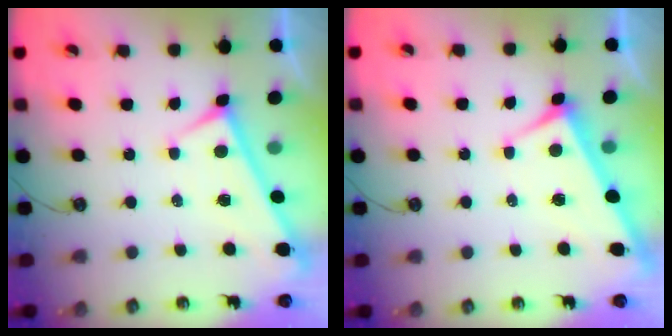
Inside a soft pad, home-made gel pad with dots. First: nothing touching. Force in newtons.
{"total": 3.4, "press": 3.4, "slide": 0.5}